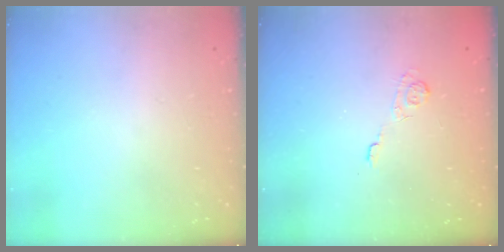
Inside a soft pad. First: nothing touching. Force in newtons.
{"total": 2.2, "press": 1.8, "slide": 1.3}